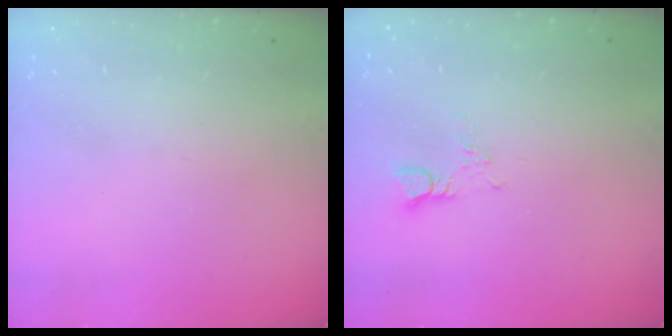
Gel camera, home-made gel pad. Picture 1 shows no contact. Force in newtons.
{"total": 3.6, "press": 3.6, "slide": 0.3}